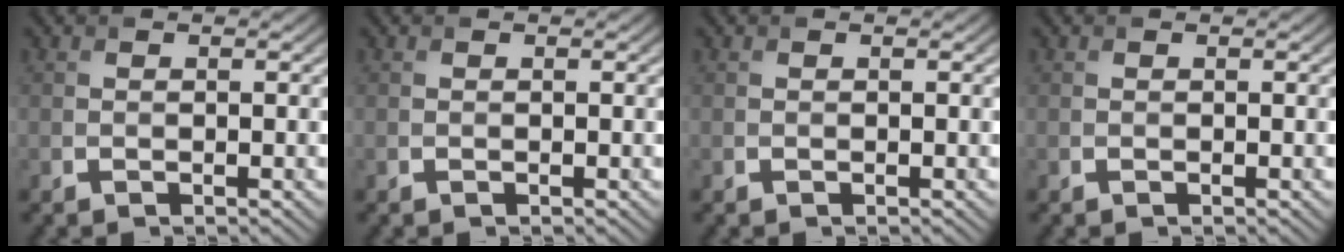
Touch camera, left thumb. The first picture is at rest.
{"total": 0.0}
{"total": 0.0}
{"total": 0.0}